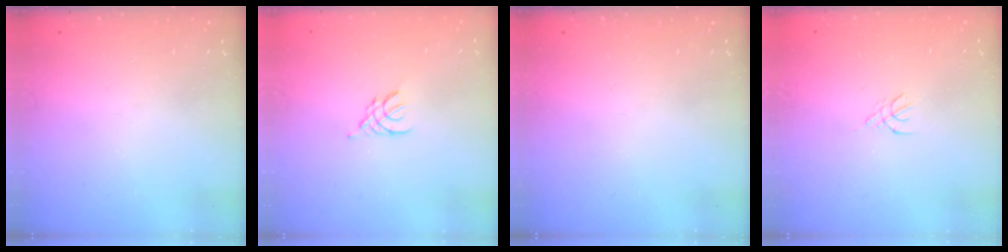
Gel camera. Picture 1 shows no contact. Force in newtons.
{"total": 2.9, "press": 2.8, "slide": 0.6}
{"total": 0.0}
{"total": 1.8, "press": 1.7, "slide": 0.5}